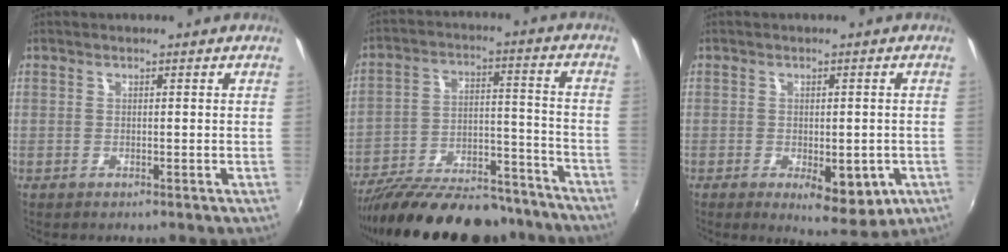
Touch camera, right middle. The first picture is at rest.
{"total": 26.4, "force": [-22.1, 8.6, 11.5], "torque": [-0.212, 0.000, -0.308]}
{"total": 8.3, "force": [-3.1, 3.8, 6.7], "torque": [-0.092, -0.019, -0.035]}